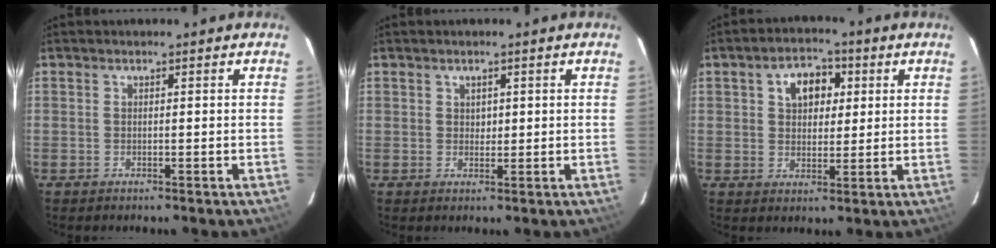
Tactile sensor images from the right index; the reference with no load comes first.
{"total": 1.4, "force": [0.5, 1.3, 0.4], "torque": [-0.003, 0.005, 0.010]}
{"total": 7.2, "force": [2.4, 4.9, 4.7], "torque": [-0.076, 0.027, 0.043]}